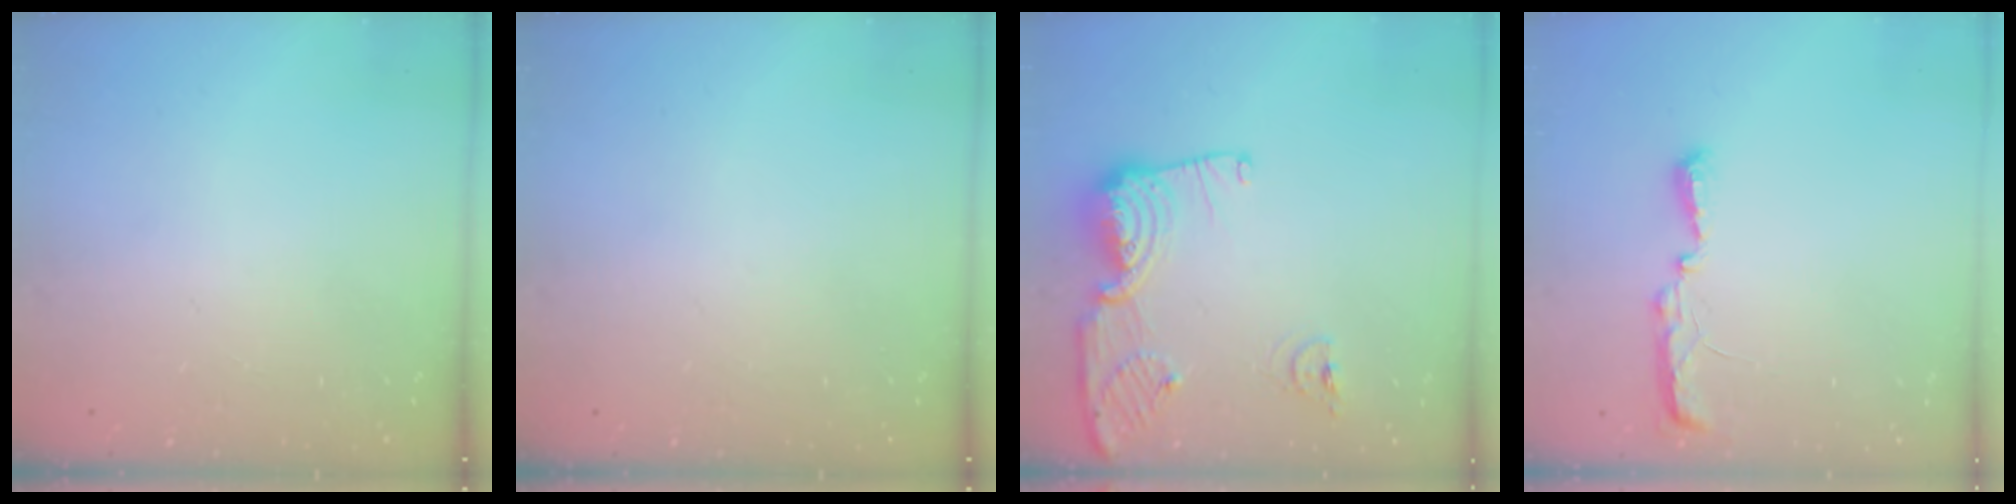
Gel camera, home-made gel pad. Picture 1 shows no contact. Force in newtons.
{"total": 0.0}
{"total": 14.2, "press": 14.1, "slide": 1.6}
{"total": 5.4, "press": 5.3, "slide": 0.7}